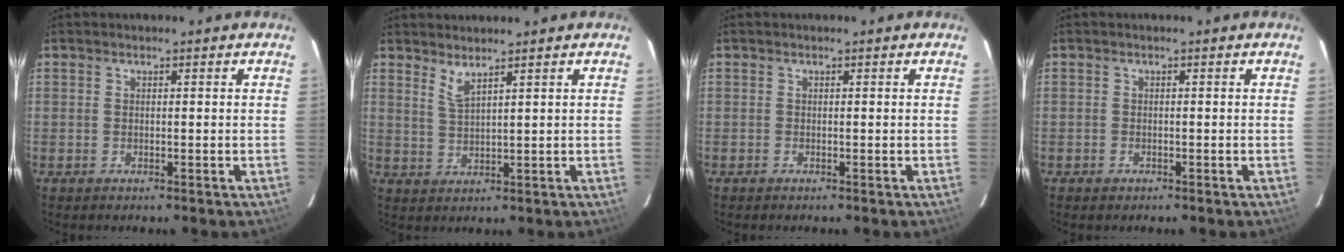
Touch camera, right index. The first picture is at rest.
{"total": 2.7, "force": [2.2, -0.1, 1.6], "torque": [-0.031, -0.004, 0.040]}
{"total": 0.0}
{"total": 0.9, "force": [-0.7, 0.7, 0.1], "torque": [-0.003, 0.000, -0.010]}